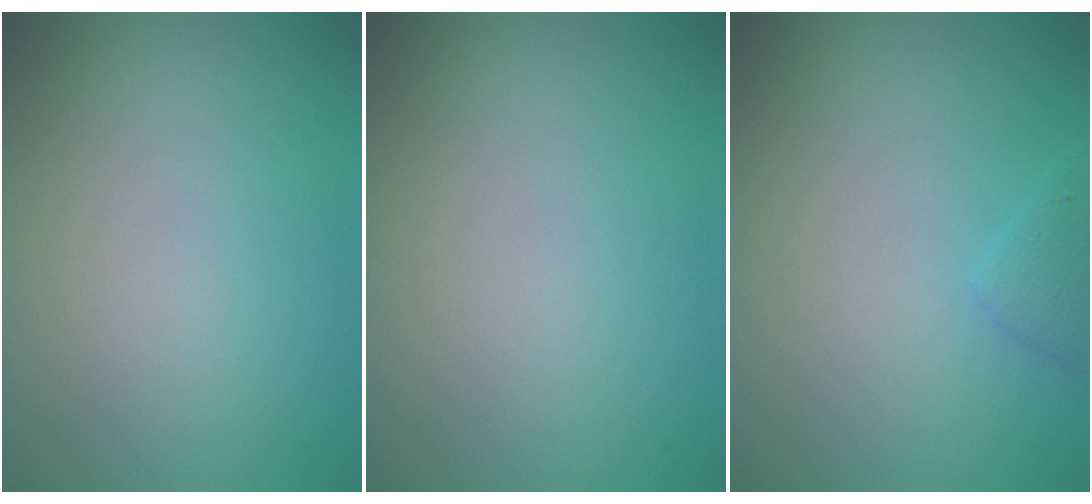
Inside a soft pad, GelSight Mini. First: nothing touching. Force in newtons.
{"total": 0.0}
{"total": 1.2, "press": 1.2, "slide": 0.2}